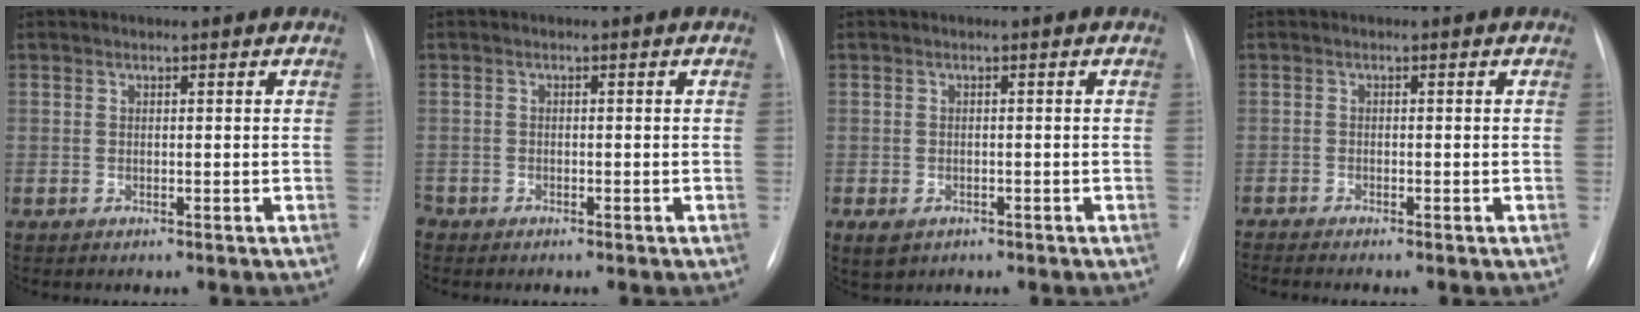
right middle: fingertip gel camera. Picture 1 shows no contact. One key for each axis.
{"total": 1.7, "fx": -1.3, "fy": 1.0, "fz": 0.4, "tx": -0.010, "ty": 0.000, "tz": -0.020}
{"total": 2.7, "fx": -1.4, "fy": 1.9, "fz": 1.3, "tx": -0.024, "ty": -0.004, "tz": -0.009}
{"total": 3.3, "fx": -2.7, "fy": 0.3, "fz": 1.8, "tx": -0.027, "ty": -0.008, "tz": -0.034}